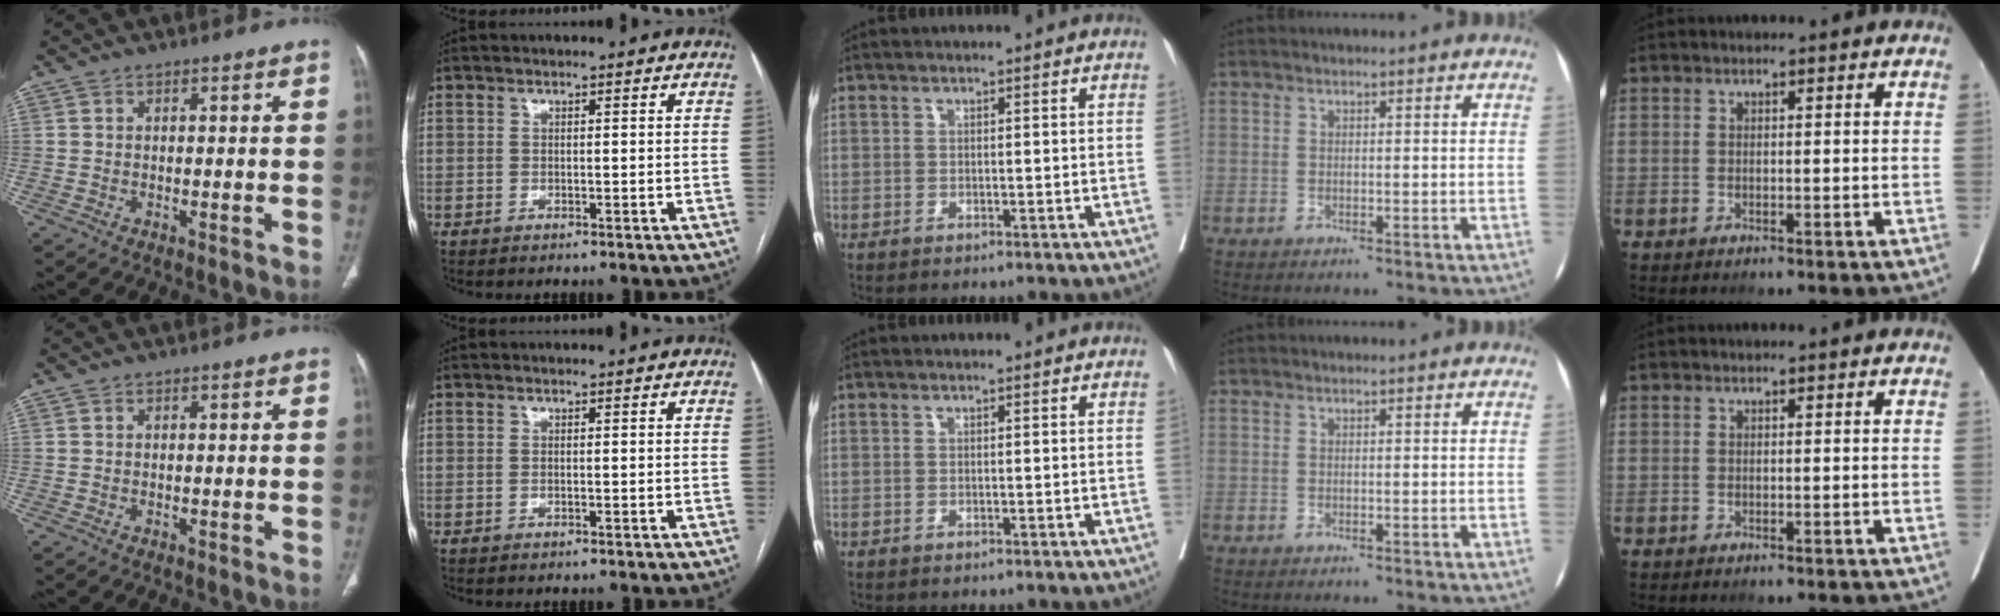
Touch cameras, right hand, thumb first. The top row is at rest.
{}